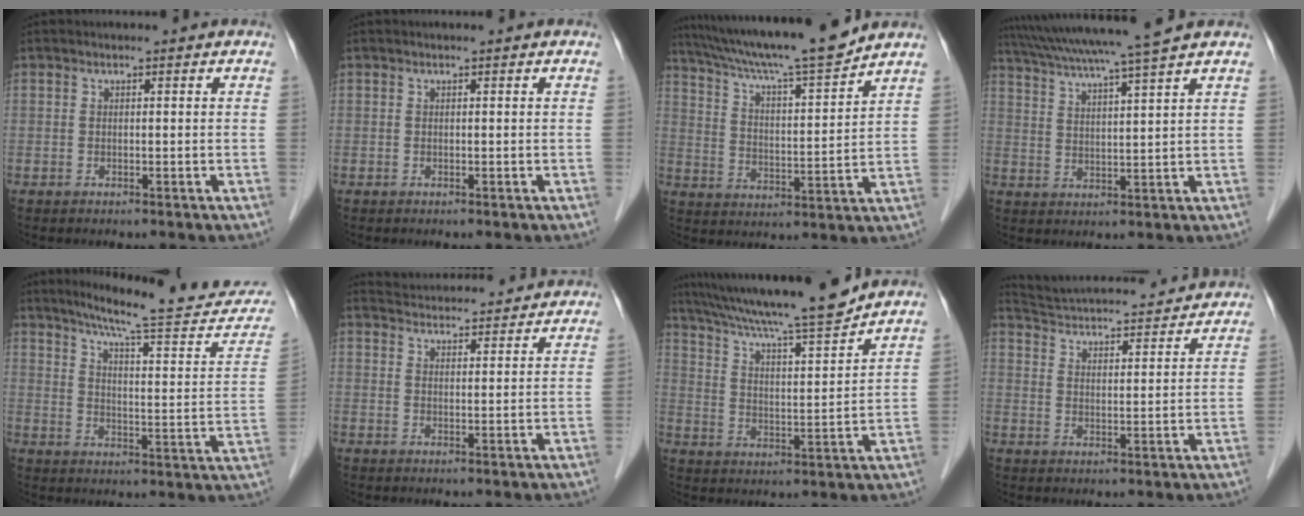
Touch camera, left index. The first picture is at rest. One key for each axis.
{"total": 0.0}
{"total": 16.3, "fx": 14.5, "fy": -0.8, "fz": 7.4, "tx": -0.129, "ty": -0.003, "tz": 0.231}
{"total": 13.2, "fx": 11.1, "fy": -1.7, "fz": 6.9, "tx": -0.124, "ty": 0.010, "tz": 0.168}
{"total": 21.2, "fx": 19.2, "fy": 1.1, "fz": 8.9, "tx": -0.120, "ty": -0.061, "tz": 0.244}
{"total": 11.5, "fx": 11.2, "fy": 1.4, "fz": 2.2, "tx": -0.032, "ty": 0.027, "tz": 0.149}
{"total": 17.1, "fx": 15.2, "fy": -0.6, "fz": 7.9, "tx": -0.137, "ty": -0.003, "tz": 0.240}
{"total": 19.2, "fx": 18.1, "fy": 2.6, "fz": 5.6, "tx": -0.098, "ty": 0.017, "tz": 0.254}